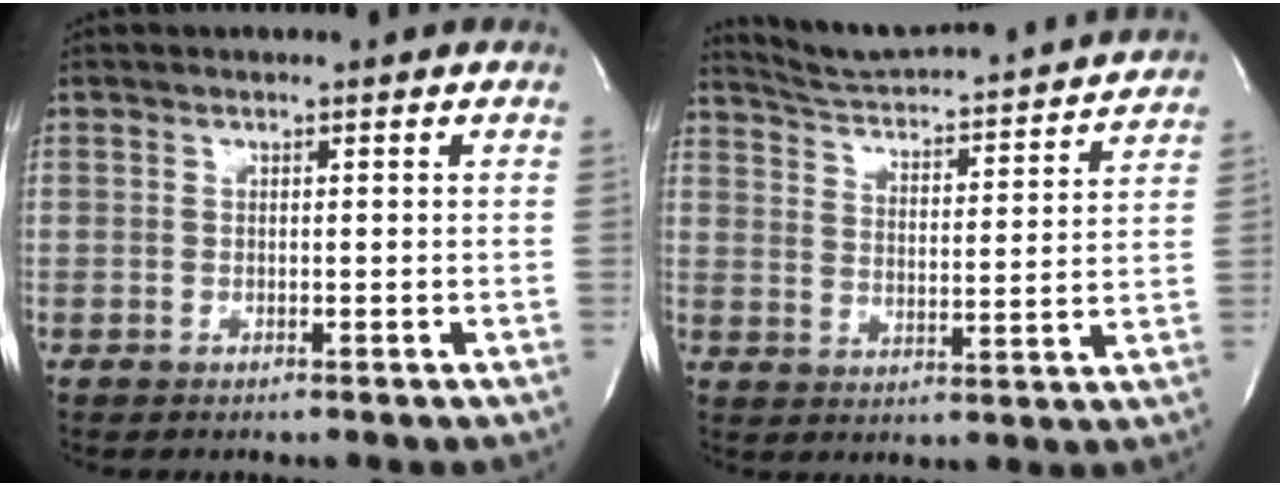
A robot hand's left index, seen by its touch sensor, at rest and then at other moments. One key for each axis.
{"total": 18.2, "fx": 17.5, "fy": 1.2, "fz": 5.1, "tx": -0.082, "ty": -0.030, "tz": 0.237}